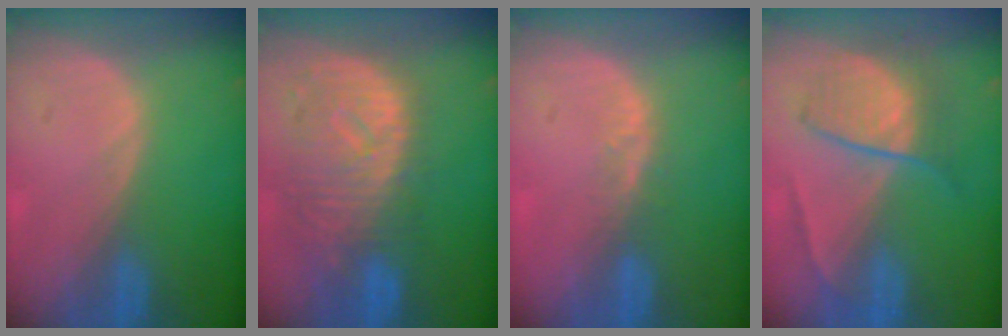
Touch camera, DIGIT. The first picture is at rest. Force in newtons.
{"total": 11.2, "press": 9.8, "slide": 5.4}
{"total": 2.4, "press": 1.8, "slide": 1.5}
{"total": 6.7, "press": 6.5, "slide": 1.4}